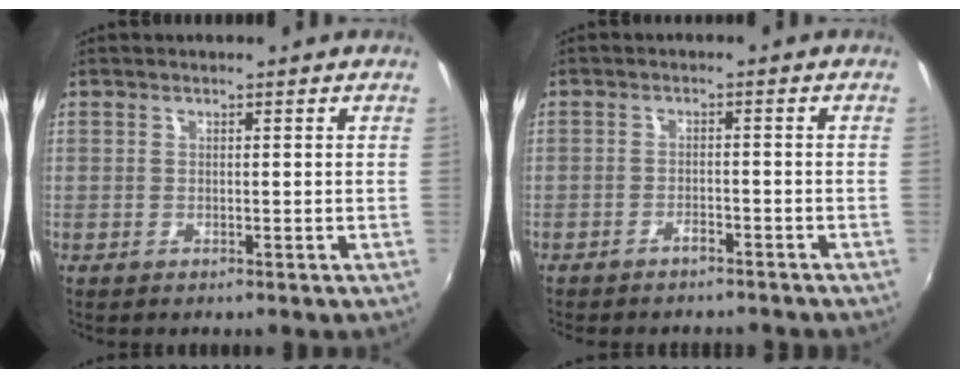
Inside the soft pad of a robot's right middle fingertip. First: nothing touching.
{"total": 3.9, "force": [-3.6, 1.1, 1.2], "torque": [-0.036, -0.006, -0.052]}